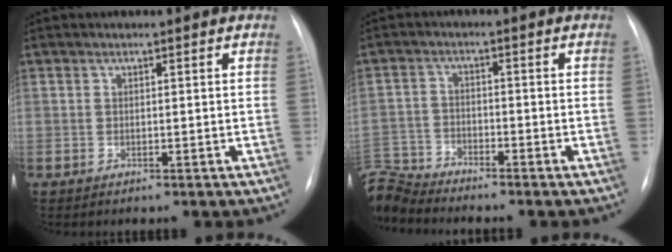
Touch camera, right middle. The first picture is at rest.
{"total": 7.5, "force": [-7.5, 0.1, 0.2], "torque": [-0.015, 0.002, -0.150]}